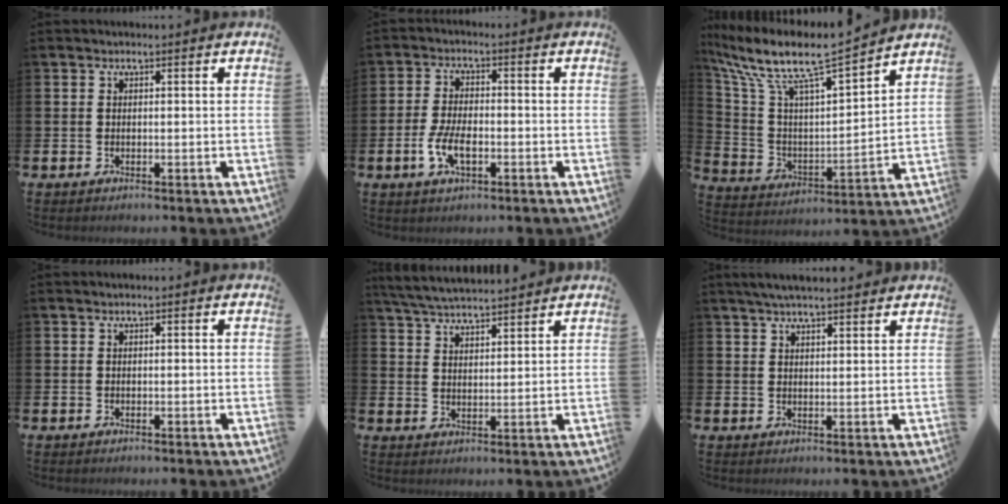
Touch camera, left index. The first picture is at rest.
{"total": 4.9, "force": [-1.5, 2.3, 4.1], "torque": [-0.079, 0.001, -0.029]}
{"total": 9.6, "force": [8.0, 1.1, 5.1], "torque": [-0.136, -0.058, 0.127]}
{"total": 0.0}
{"total": 5.0, "force": [5.0, 0.3, 0.7], "torque": [-0.032, -0.024, 0.089]}
{"total": 4.2, "force": [3.8, 0.6, 1.6], "torque": [-0.035, -0.007, 0.069]}